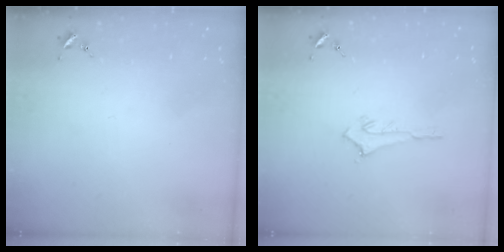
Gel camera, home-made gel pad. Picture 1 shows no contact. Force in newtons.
{"total": 2.8, "press": 2.8, "slide": 0.2}